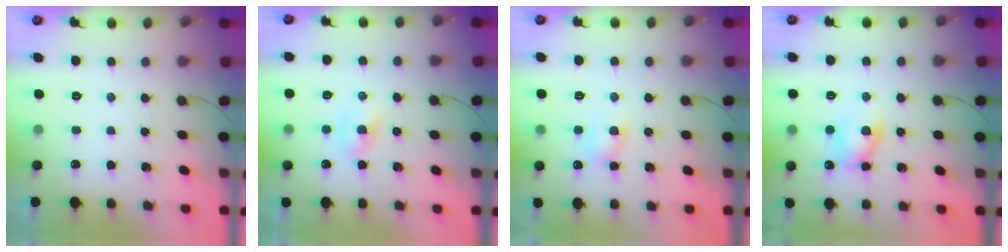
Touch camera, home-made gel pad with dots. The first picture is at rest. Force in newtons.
{"total": 2.7, "press": 2.5, "slide": 0.9}
{"total": 5.5, "press": 5.3, "slide": 1.4}
{"total": 7.4, "press": 7.3, "slide": 1.4}